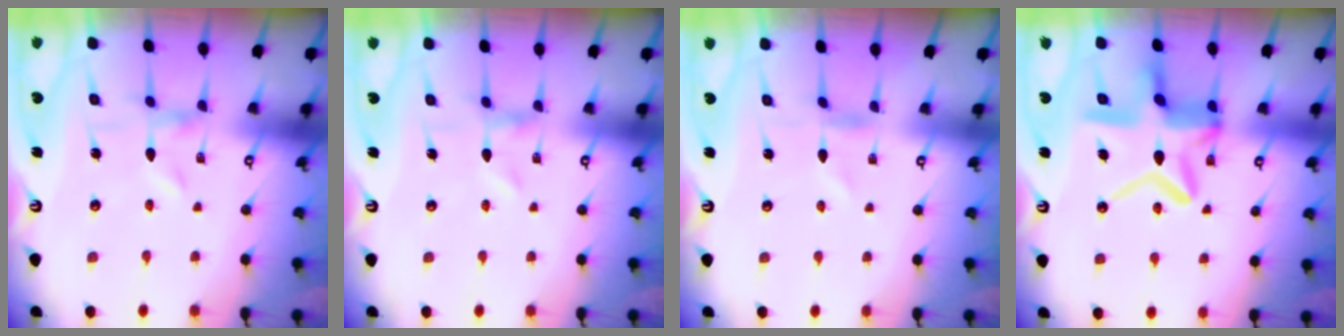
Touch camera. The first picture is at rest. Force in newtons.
{"total": 1.2, "press": 1.1, "slide": 0.2}
{"total": 0.0}
{"total": 15.4, "press": 15.3, "slide": 1.3}